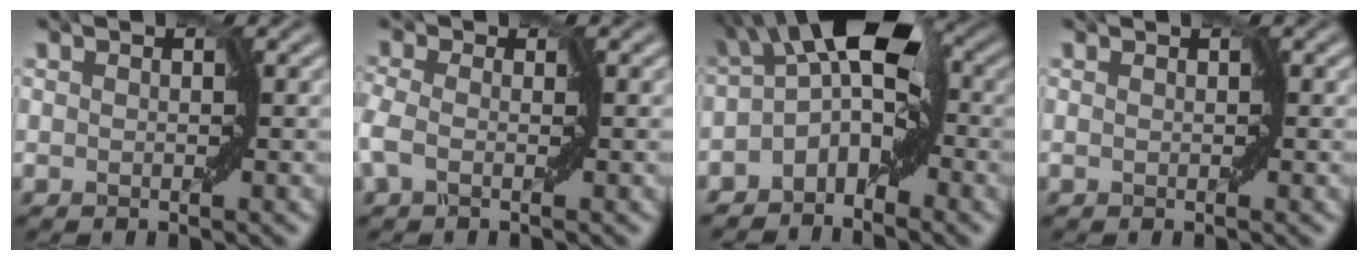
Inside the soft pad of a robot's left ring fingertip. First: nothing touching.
{"total": 2.0, "force": [-0.5, 1.3, 1.4], "torque": [-0.035, 0.004, -0.024]}
{"total": 7.8, "force": [-1.4, 3.8, 6.7], "torque": [-0.104, 0.019, -0.045]}
{"total": 0.0}